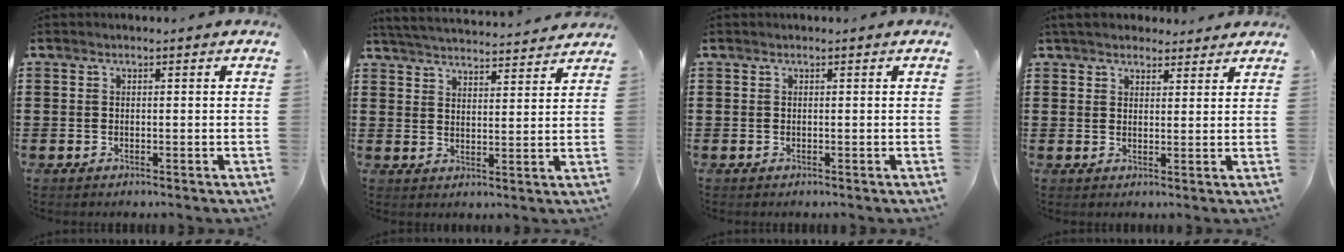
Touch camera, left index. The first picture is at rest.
{"total": 4.3, "force": [4.3, -0.2, 0.4], "torque": [-0.026, -0.028, 0.073]}
{"total": 0.0}
{"total": 3.8, "force": [3.5, 1.3, 0.9], "torque": [-0.028, 0.000, 0.068]}